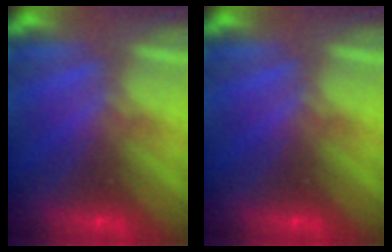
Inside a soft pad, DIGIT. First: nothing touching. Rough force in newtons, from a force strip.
{"total": 0.0}